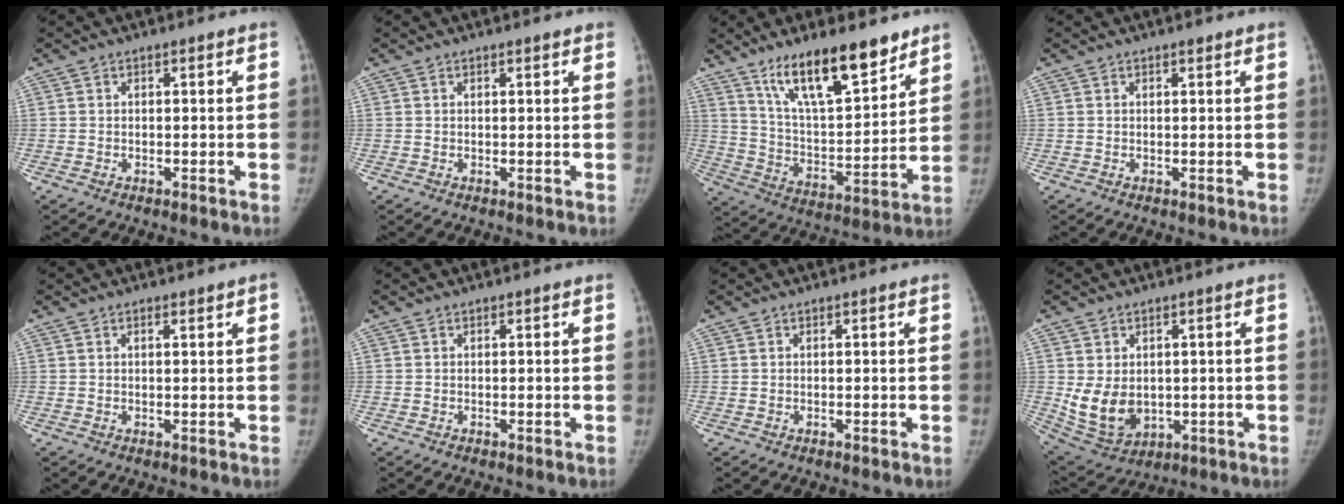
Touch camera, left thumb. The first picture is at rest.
{"total": 0.8, "force": [0.6, 0.1, 0.5], "torque": [-0.005, -0.001, 0.009]}
{"total": 18.2, "force": [12.6, 5.6, 11.8], "torque": [-0.162, -0.074, 0.226]}
{"total": 0.7, "force": [0.5, 0.1, 0.4], "torque": [-0.007, -0.003, 0.008]}
{"total": 1.1, "force": [0.6, 0.2, 0.9], "torque": [-0.016, 0.001, 0.010]}
{"total": 0.0}
{"total": 0.0}
{"total": 9.5, "force": [-0.1, 7.0, 6.3], "torque": [-0.095, -0.013, 0.023]}